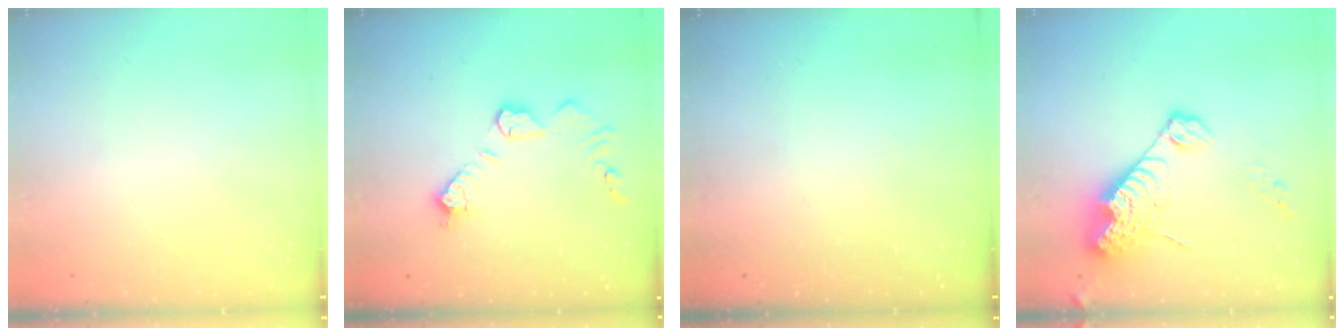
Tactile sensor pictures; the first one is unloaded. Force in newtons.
{"total": 12.9, "press": 12.8, "slide": 0.9}
{"total": 0.0}
{"total": 15.4, "press": 15.4, "slide": 1.4}